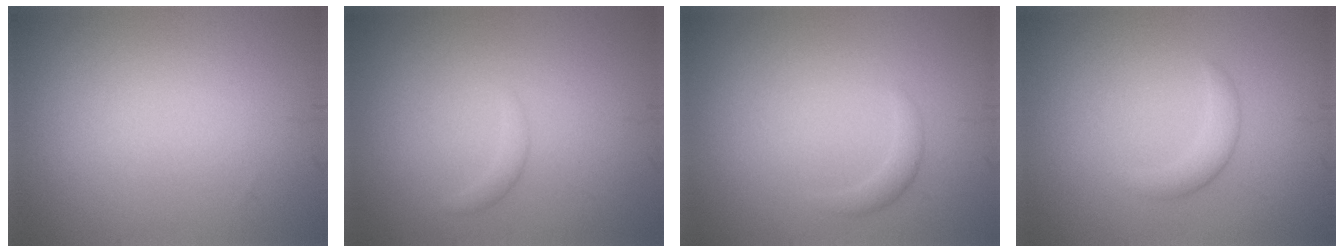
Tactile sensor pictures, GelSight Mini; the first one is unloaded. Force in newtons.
{"total": 0.8, "press": 0.8, "slide": 0.0}
{"total": 1.0, "press": 1.0, "slide": 0.0}
{"total": 1.7, "press": 1.7, "slide": 0.2}